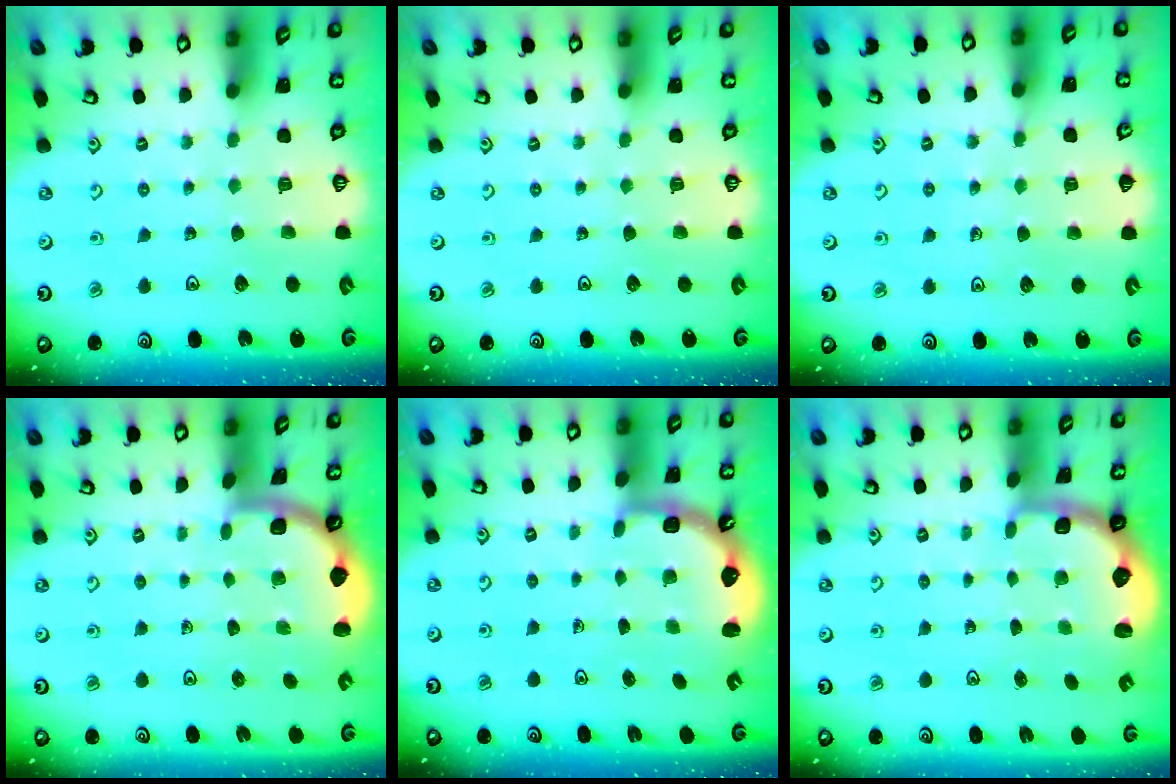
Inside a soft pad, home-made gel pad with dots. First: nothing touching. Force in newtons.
{"total": 0.0}
{"total": 4.9, "press": 4.7, "slide": 1.2}
{"total": 1.7, "press": 1.6, "slide": 0.1}
{"total": 2.8, "press": 2.2, "slide": 1.8}
{"total": 2.5, "press": 1.9, "slide": 1.7}